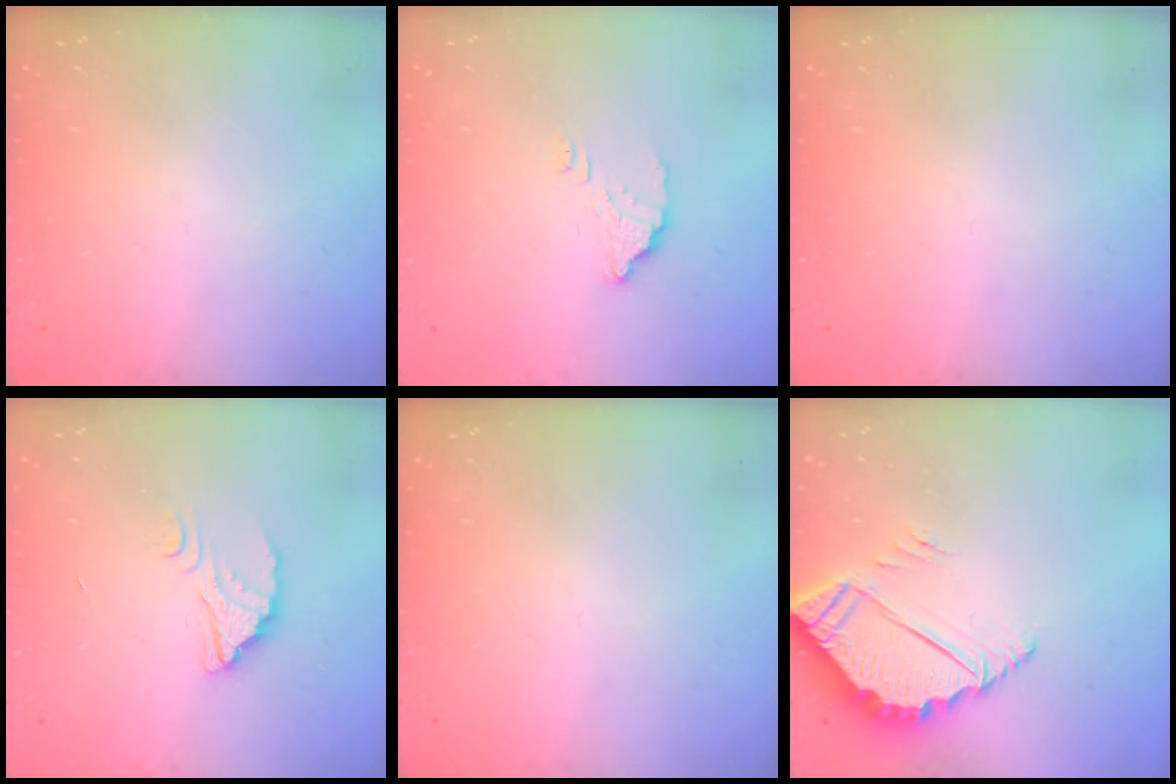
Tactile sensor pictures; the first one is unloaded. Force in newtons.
{"total": 2.7, "press": 2.7, "slide": 0.2}
{"total": 0.0}
{"total": 2.7, "press": 2.7, "slide": 0.1}
{"total": 0.0}
{"total": 5.2, "press": 5.2, "slide": 0.4}